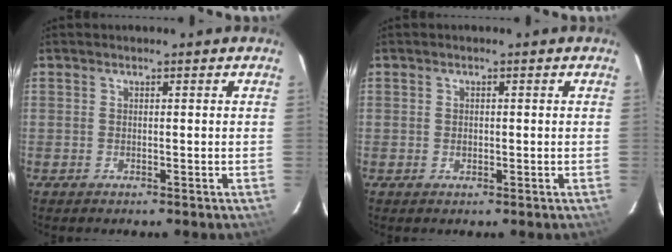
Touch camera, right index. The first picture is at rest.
{"total": 0.9, "force": [-0.1, 0.8, 0.4], "torque": [-0.004, 0.001, 0.000]}